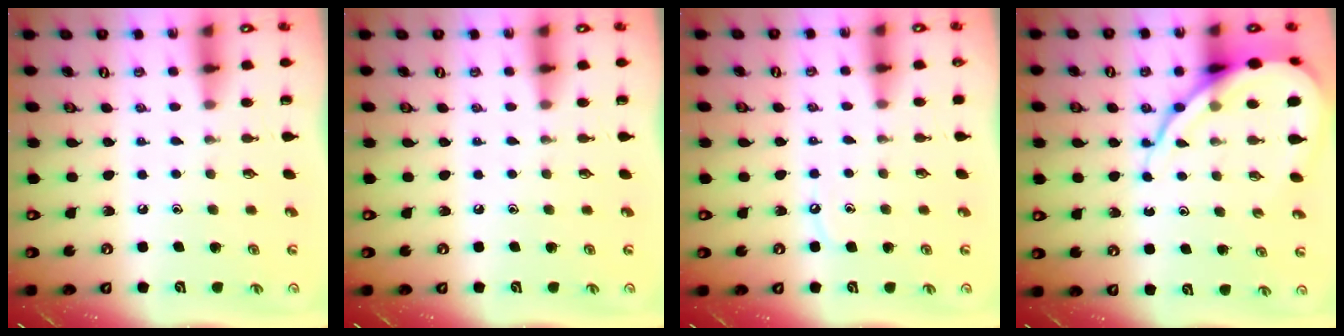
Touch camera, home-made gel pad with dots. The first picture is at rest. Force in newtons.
{"total": 0.0}
{"total": 4.5, "press": 4.4, "slide": 0.6}
{"total": 13.1, "press": 13.0, "slide": 1.2}